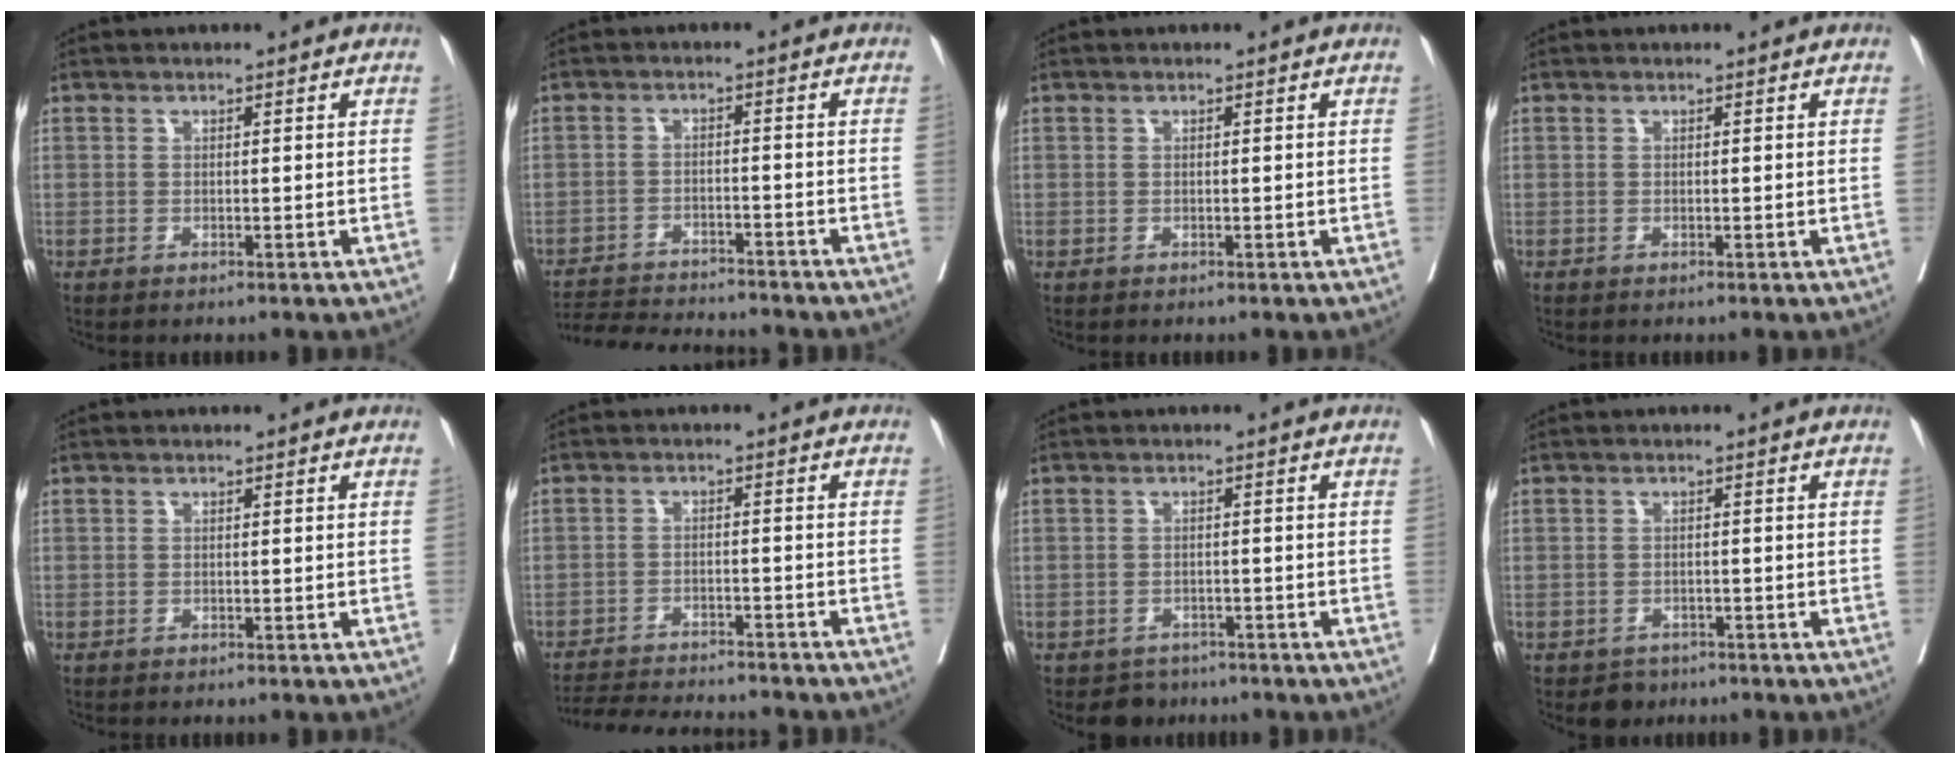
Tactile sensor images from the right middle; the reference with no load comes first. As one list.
[{"total": 11.8, "force": [-11.2, 1.0, 3.5], "torque": [-0.055, -0.006, -0.163]}, {"total": 0.0}, {"total": 0.0}, {"total": 0.0}, {"total": 13.2, "force": [-12.4, 1.4, 4.5], "torque": [-0.072, -0.010, -0.170]}, {"total": 2.1, "force": [-1.7, 1.2, -0.3], "torque": [0.001, 0.003, -0.026]}, {"total": 2.0, "force": [-1.4, 1.4, 0.2], "torque": [-0.004, 0.003, -0.021]}]